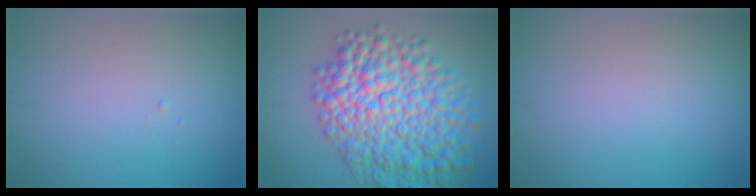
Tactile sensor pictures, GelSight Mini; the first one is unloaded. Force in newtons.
{"total": 10.9, "press": 10.9, "slide": 0.2}
{"total": 0.0}